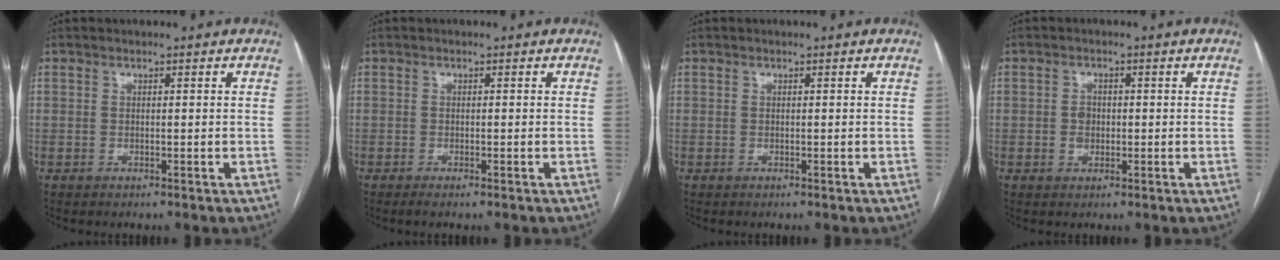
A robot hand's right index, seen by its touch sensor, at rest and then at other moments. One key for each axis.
{"total": 1.2, "fx": -0.9, "fy": 0.0, "fz": 0.9, "tx": -0.016, "ty": -0.003, "tz": -0.014}
{"total": 0.0}
{"total": 2.1, "fx": -0.2, "fy": 1.8, "fz": 1.2, "tx": -0.018, "ty": 0.004, "tz": -0.001}